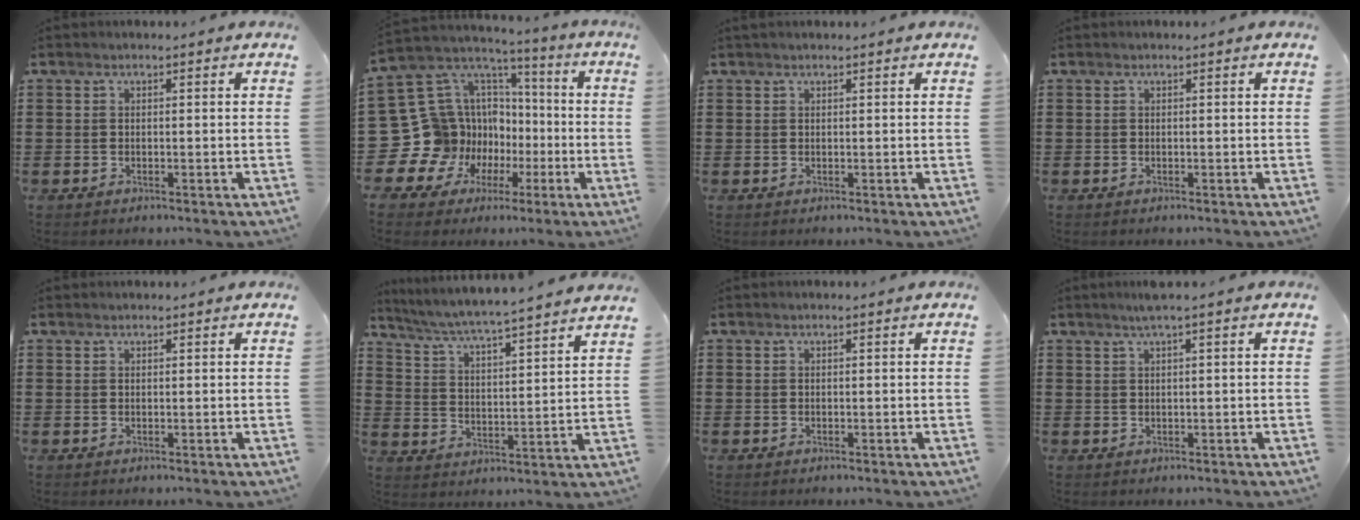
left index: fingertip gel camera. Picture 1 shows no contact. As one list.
[{"total": 16.7, "force": [-3.6, 15.5, 4.9], "torque": [-0.179, -0.030, -0.017]}, {"total": 0.5, "force": [0.5, 0.0, 0.3], "torque": [-0.006, 0.001, 0.009]}, {"total": 0.0}, {"total": 0.6, "force": [0.6, 0.1, 0.0], "torque": [-0.002, 0.000, 0.012]}, {"total": 4.4, "force": [4.1, -1.0, 1.2], "torque": [-0.043, -0.037, 0.062]}, {"total": 0.0}, {"total": 1.8, "force": [1.2, -0.3, 1.3], "torque": [-0.024, 0.000, 0.021]}]